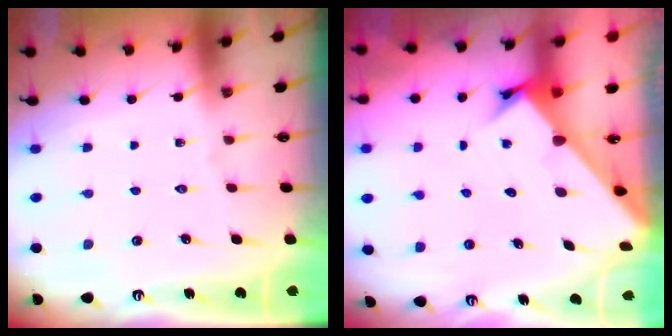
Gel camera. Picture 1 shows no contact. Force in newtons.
{"total": 2.6, "press": 2.6, "slide": 0.2}